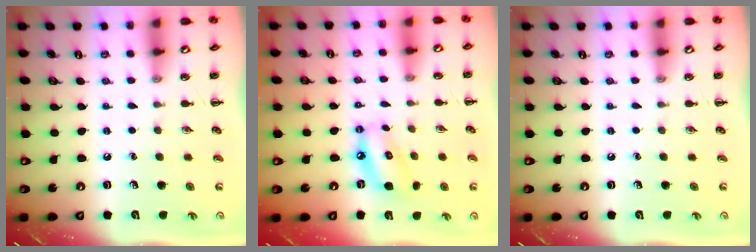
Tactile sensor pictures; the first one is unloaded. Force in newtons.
{"total": 10.4, "press": 10.1, "slide": 2.6}
{"total": 0.0}